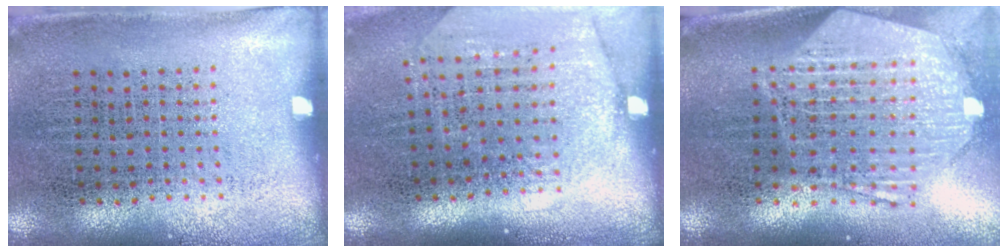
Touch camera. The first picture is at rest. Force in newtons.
{"total": 1.8, "press": 1.5, "slide": 0.9}
{"total": 3.0, "press": 2.4, "slide": 1.8}